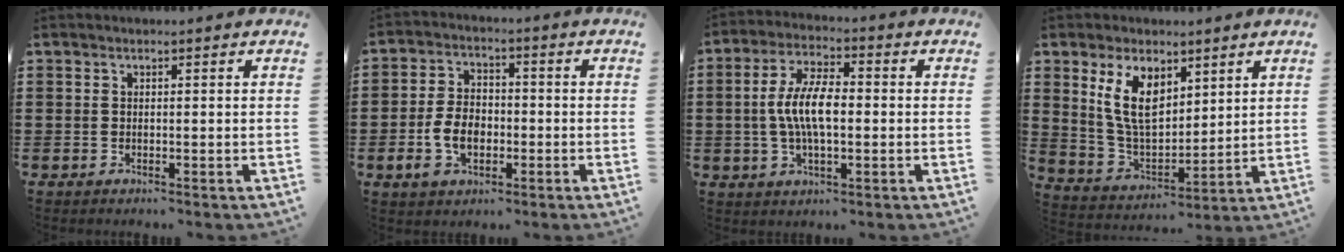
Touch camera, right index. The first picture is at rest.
{"total": 6.4, "force": [-1.9, 4.2, 4.4], "torque": [-0.110, 0.003, -0.042]}
{"total": 8.2, "force": [-0.4, 3.3, 7.5], "torque": [-0.162, -0.001, -0.015]}
{"total": 9.3, "force": [4.3, 5.0, 6.6], "torque": [-0.150, 0.006, 0.081]}